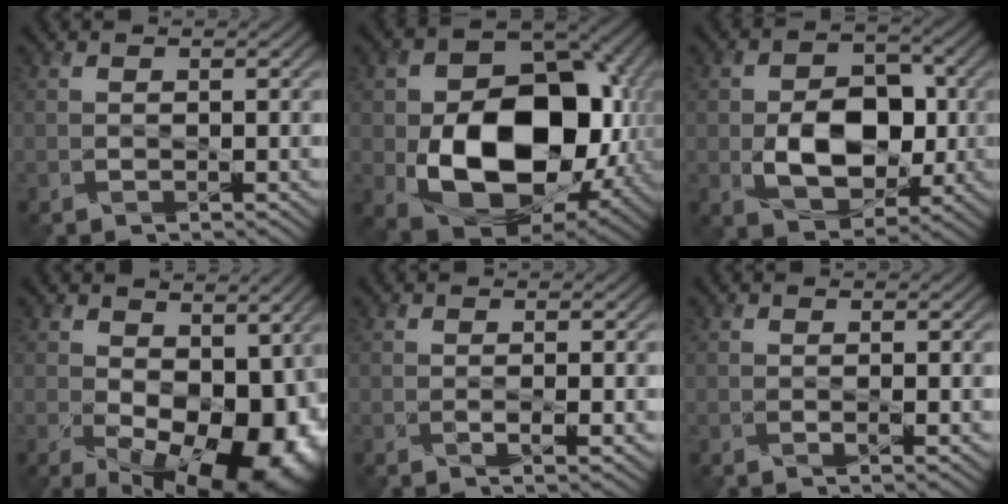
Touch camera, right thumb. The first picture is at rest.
{"total": 18.2, "force": [-3.0, 12.4, 13.0], "torque": [-0.206, -0.038, -0.036]}
{"total": 9.4, "force": [-1.6, 6.3, 6.7], "torque": [-0.117, -0.002, -0.033]}
{"total": 15.1, "force": [-2.2, 9.0, 11.9], "torque": [-0.167, -0.042, -0.009]}
{"total": 1.5, "force": [-0.4, 0.1, 1.4], "torque": [-0.025, -0.002, -0.008]}
{"total": 0.8, "force": [-0.2, 0.0, 0.8], "torque": [-0.013, 0.000, -0.004]}